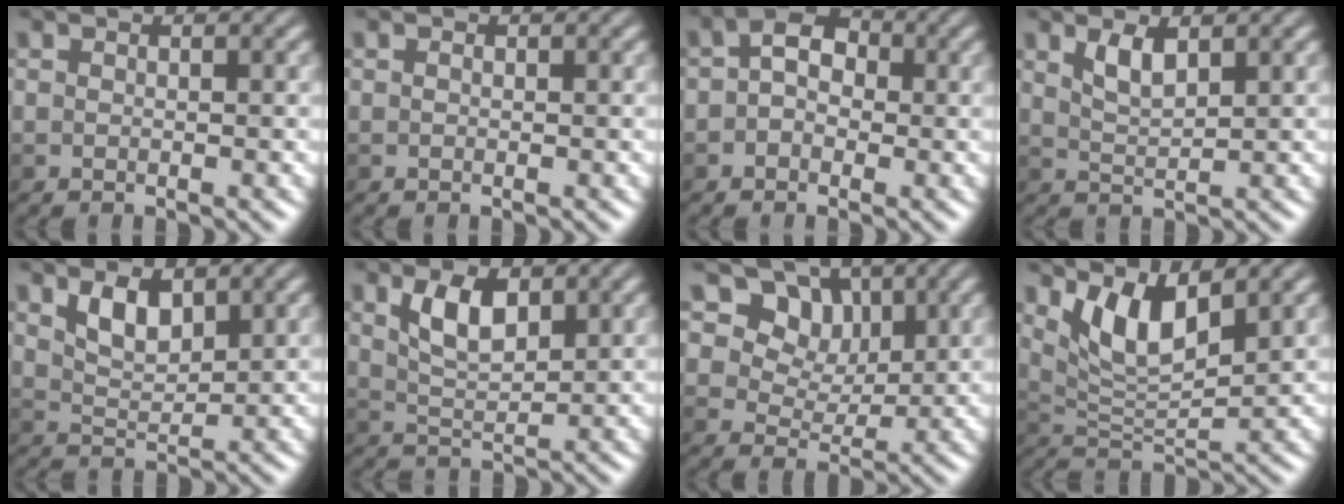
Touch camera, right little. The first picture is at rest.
{"total": 0.0}
{"total": 2.9, "force": [-0.1, 2.2, 2.0], "torque": [-0.029, 0.009, -0.013]}
{"total": 2.1, "force": [1.2, 0.7, 1.6], "torque": [-0.034, -0.004, 0.028]}
{"total": 2.7, "force": [1.5, 1.2, 1.8], "torque": [-0.038, -0.003, 0.033]}
{"total": 3.5, "force": [1.5, 1.7, 2.6], "torque": [-0.056, 0.003, 0.031]}
{"total": 8.2, "force": [4.4, 5.9, 3.6], "torque": [-0.065, -0.010, 0.079]}
{"total": 4.7, "force": [2.6, 1.4, 3.7], "torque": [-0.078, -0.011, 0.052]}